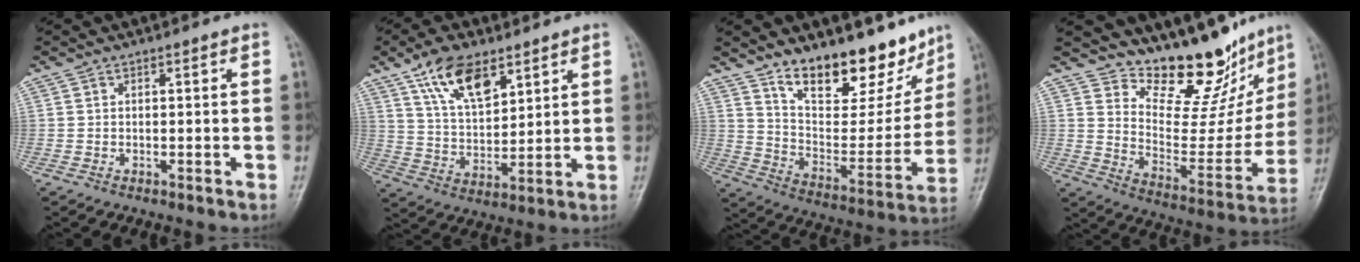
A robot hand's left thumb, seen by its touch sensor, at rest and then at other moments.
{"total": 12.0, "force": [7.2, 5.7, 7.8], "torque": [-0.119, -0.032, 0.139]}
{"total": 19.2, "force": [14.2, 8.2, 9.8], "torque": [-0.086, -0.093, 0.231]}
{"total": 18.0, "force": [15.4, 6.9, 6.2], "torque": [-0.034, -0.120, 0.229]}